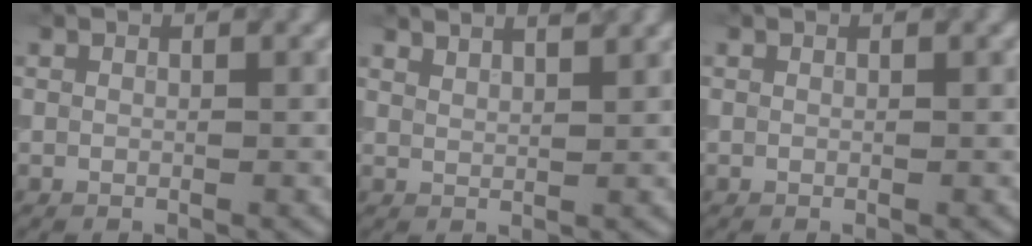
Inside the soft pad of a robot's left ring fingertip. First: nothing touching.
{"total": 3.0, "force": [2.6, 0.9, 1.4], "torque": [-0.004, 0.015, 0.014]}
{"total": 0.0}